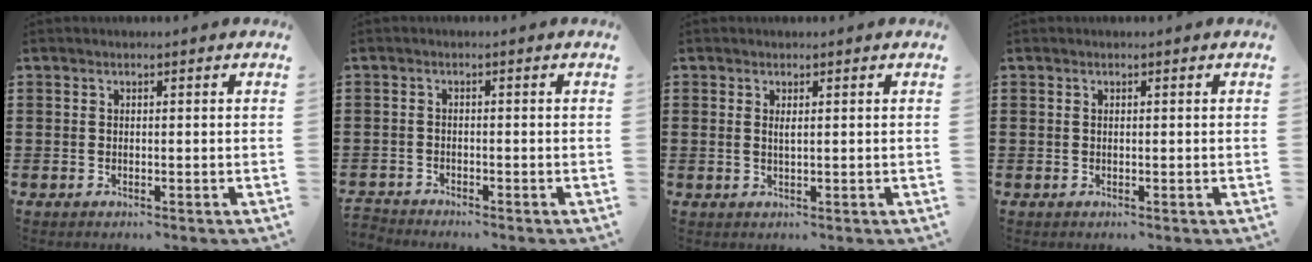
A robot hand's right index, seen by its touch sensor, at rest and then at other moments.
{"total": 1.6, "force": [-1.6, 0.2, -0.2], "torque": [-0.002, 0.002, -0.036]}
{"total": 1.0, "force": [0.4, 0.3, 0.9], "torque": [-0.017, 0.003, 0.006]}
{"total": 0.0}